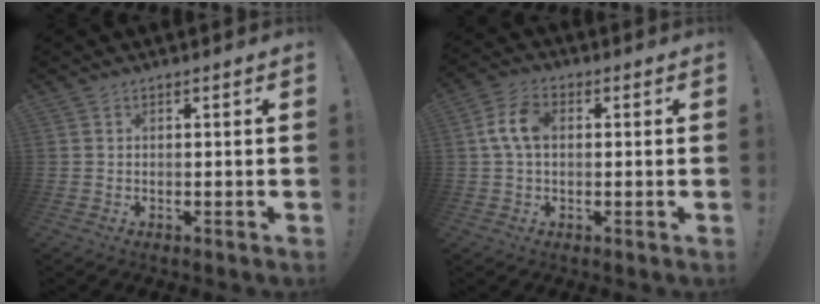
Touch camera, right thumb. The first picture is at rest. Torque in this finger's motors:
{"motor_torque": [1.19, 1.08, 0.88, -0.28, 0.00]}